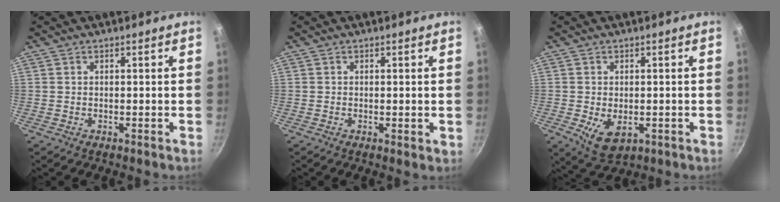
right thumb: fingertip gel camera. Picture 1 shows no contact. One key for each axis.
{"total": 1.4, "fx": -0.1, "fy": 0.5, "fz": 1.3, "tx": -0.018, "ty": -0.003, "tz": -0.002}
{"total": 6.5, "fx": -1.3, "fy": 4.1, "fz": 4.8, "tx": -0.072, "ty": -0.014, "tz": -0.009}